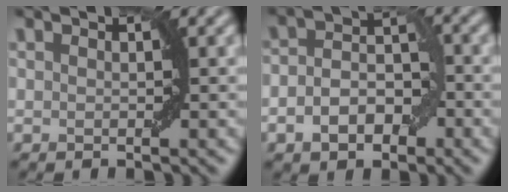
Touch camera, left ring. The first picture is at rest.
{"total": 4.6, "force": [-1.5, 2.9, 3.1], "torque": [-0.052, 0.003, -0.030]}